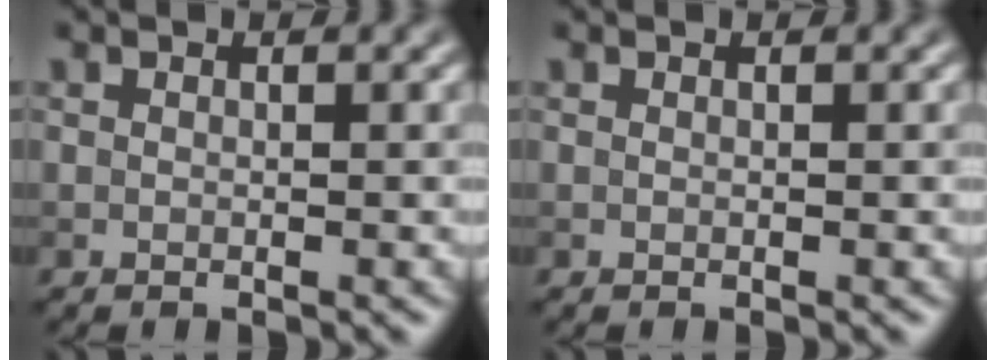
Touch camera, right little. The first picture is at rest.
{"total": 0.0}